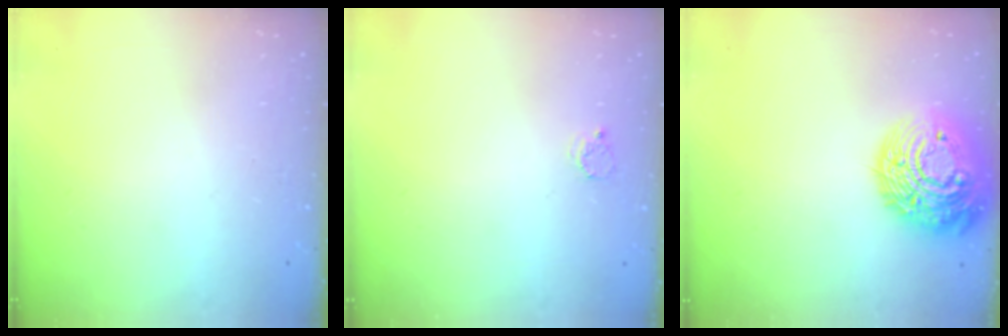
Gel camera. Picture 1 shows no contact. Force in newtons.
{"total": 2.3, "press": 2.3, "slide": 0.2}
{"total": 21.7, "press": 21.6, "slide": 1.8}